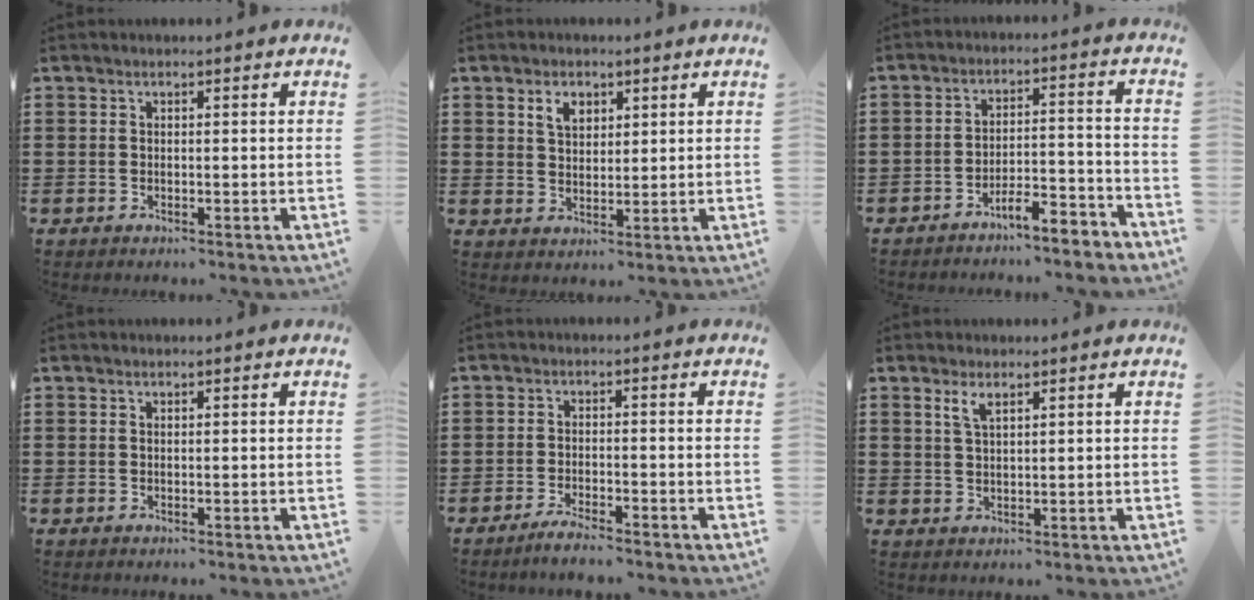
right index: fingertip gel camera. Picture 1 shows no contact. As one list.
[{"total": 3.5, "force": [1.9, 2.3, 1.8], "torque": [-0.045, 0.009, 0.034]}, {"total": 5.7, "force": [-5.2, 0.5, 2.3], "torque": [-0.040, 0.002, -0.102]}, {"total": 0.0}, {"total": 2.8, "force": [-2.6, -0.1, 0.9], "torque": [-0.016, 0.003, -0.052]}, {"total": 2.5, "force": [1.5, 0.8, 1.8], "torque": [-0.039, 0.004, 0.026]}]